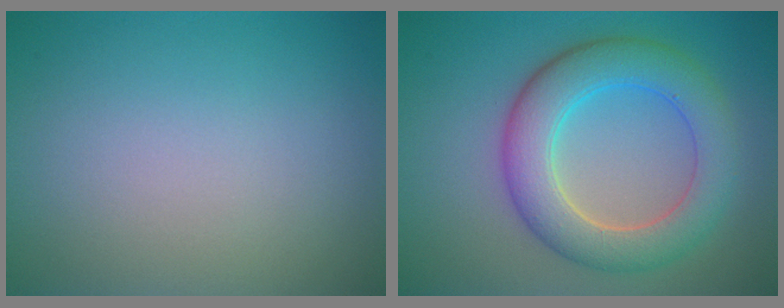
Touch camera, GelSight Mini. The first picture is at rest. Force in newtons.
{"total": 6.7, "press": 6.7, "slide": 0.2}